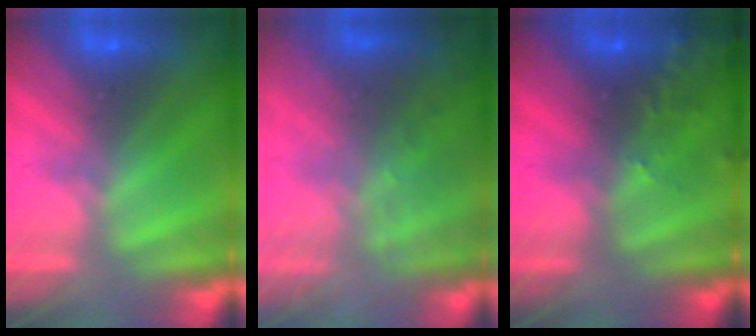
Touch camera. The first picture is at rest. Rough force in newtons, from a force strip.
{"total": 7.7}
{"total": 6.5}